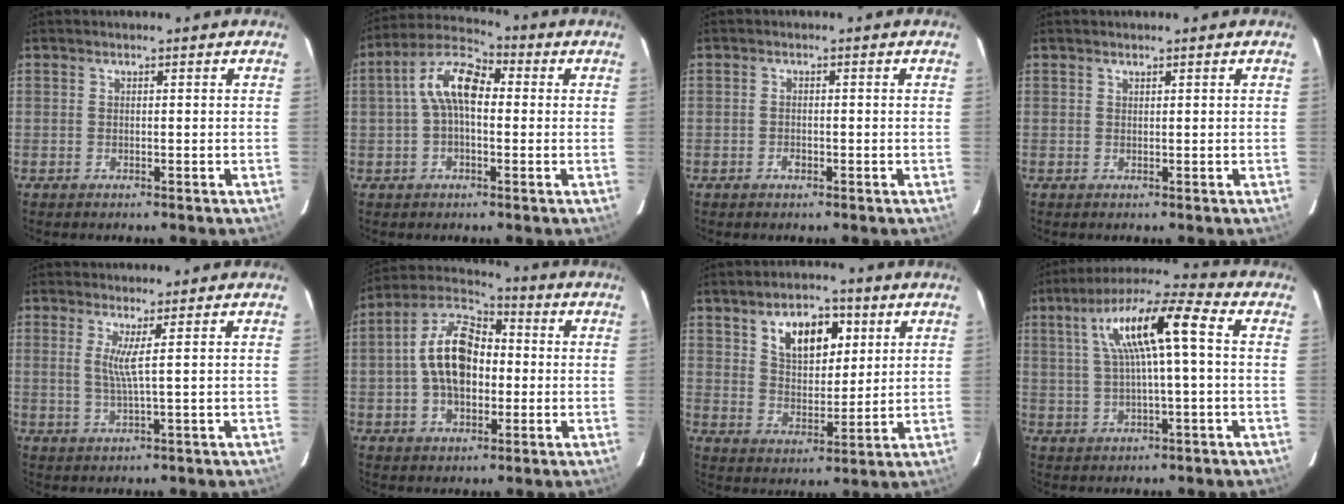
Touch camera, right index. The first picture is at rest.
{"total": 8.9, "force": [0.7, 4.5, 7.7], "torque": [-0.153, 0.031, 0.004]}
{"total": 1.4, "force": [-0.7, 0.8, 0.8], "torque": [-0.016, 0.001, -0.011]}
{"total": 0.5, "force": [0.3, -0.2, -0.4], "torque": [0.008, 0.001, 0.006]}
{"total": 3.3, "force": [1.0, -0.7, 3.0], "torque": [-0.056, -0.010, 0.016]}
{"total": 13.7, "force": [-0.3, 8.2, 10.9], "torque": [-0.208, 0.026, -0.011]}
{"total": 10.5, "force": [5.0, 6.0, 7.1], "torque": [-0.110, 0.013, 0.088]}
{"total": 12.7, "force": [2.5, 1.8, 12.4], "torque": [-0.220, 0.026, 0.044]}